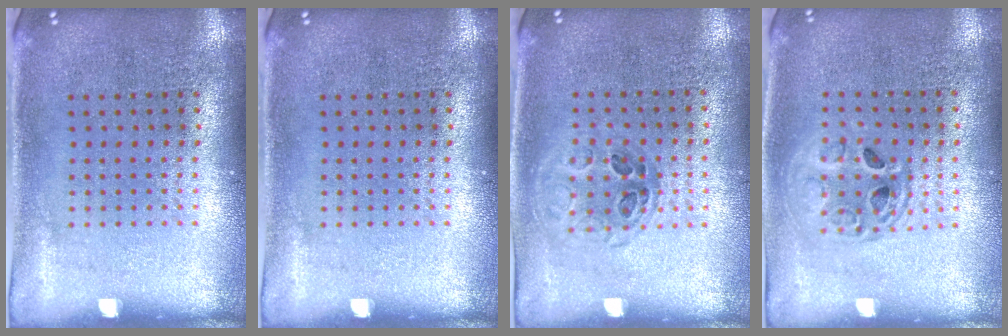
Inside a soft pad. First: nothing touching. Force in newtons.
{"total": 0.0}
{"total": 0.9, "press": 0.9, "slide": 0.3}
{"total": 1.5, "press": 1.3, "slide": 0.7}